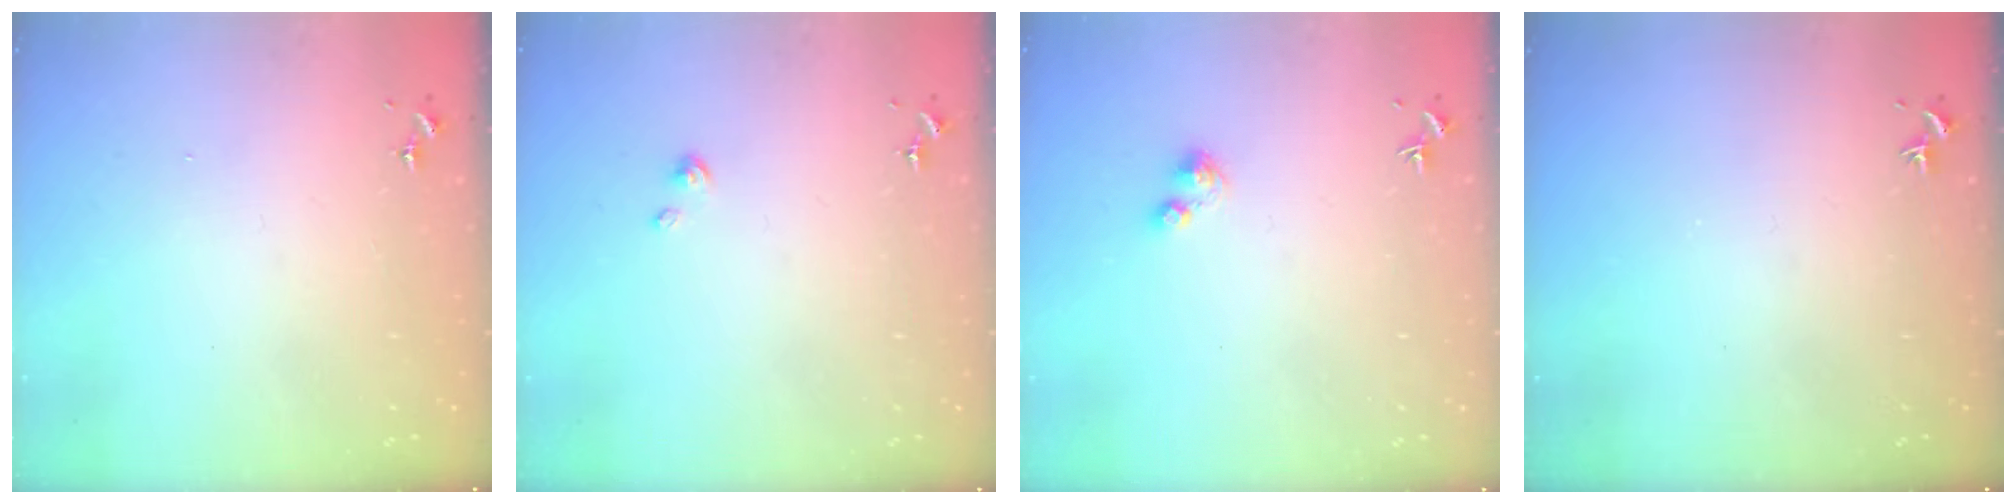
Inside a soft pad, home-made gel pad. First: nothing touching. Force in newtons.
{"total": 2.9, "press": 2.9, "slide": 0.2}
{"total": 2.7, "press": 2.7, "slide": 0.4}
{"total": 0.0}